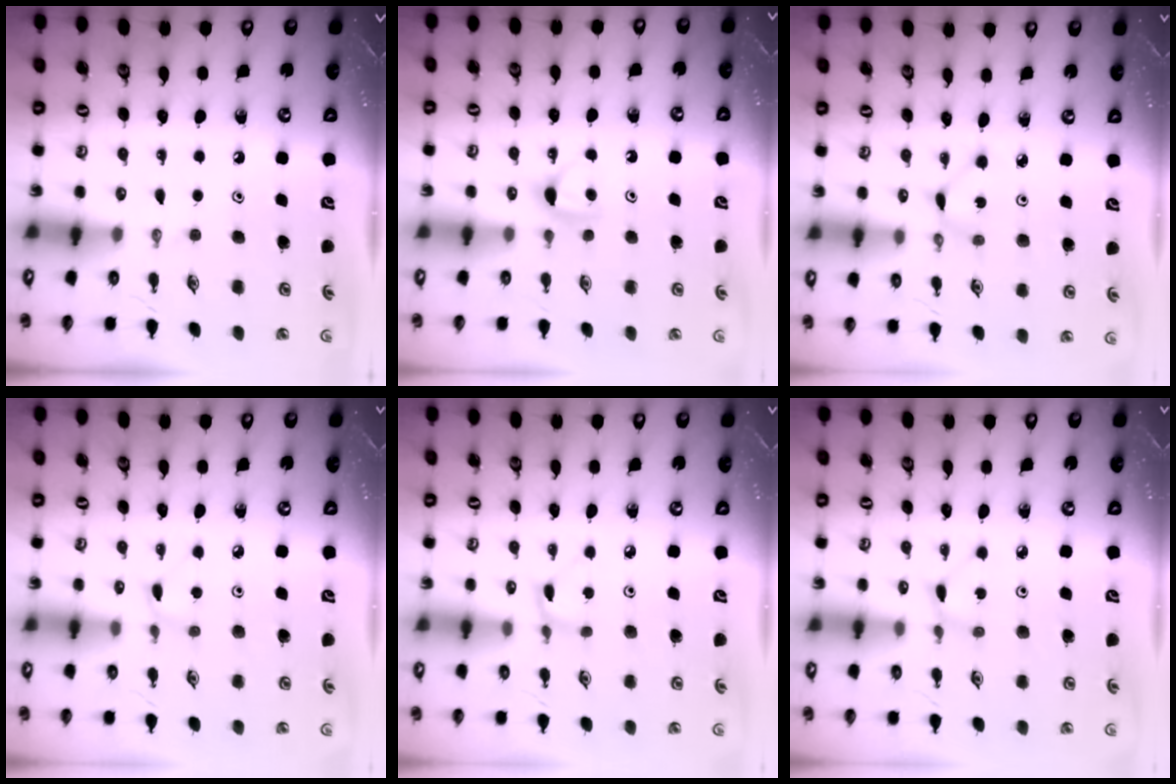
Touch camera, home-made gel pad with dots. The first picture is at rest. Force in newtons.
{"total": 5.0, "press": 5.0, "slide": 0.5}
{"total": 1.8, "press": 1.7, "slide": 0.3}
{"total": 2.8, "press": 2.7, "slide": 0.4}
{"total": 2.0, "press": 2.0, "slide": 0.2}
{"total": 1.1, "press": 1.1, "slide": 0.1}